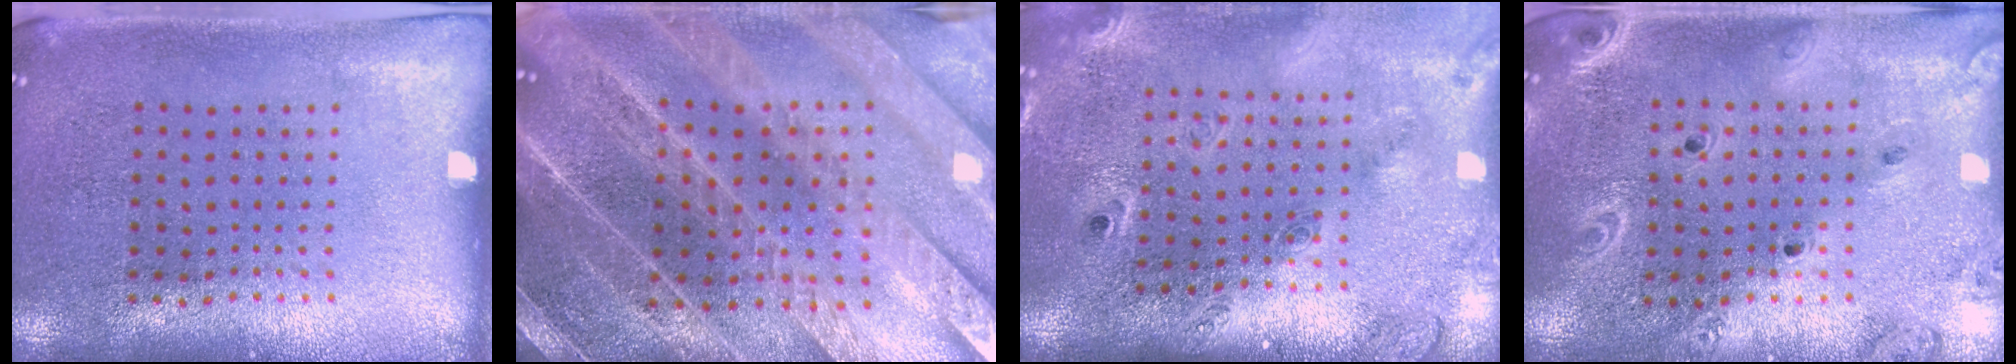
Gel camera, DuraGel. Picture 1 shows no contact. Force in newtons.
{"total": 4.2, "press": 3.9, "slide": 1.6}
{"total": 2.5, "press": 1.8, "slide": 1.7}
{"total": 2.1, "press": 1.9, "slide": 0.9}